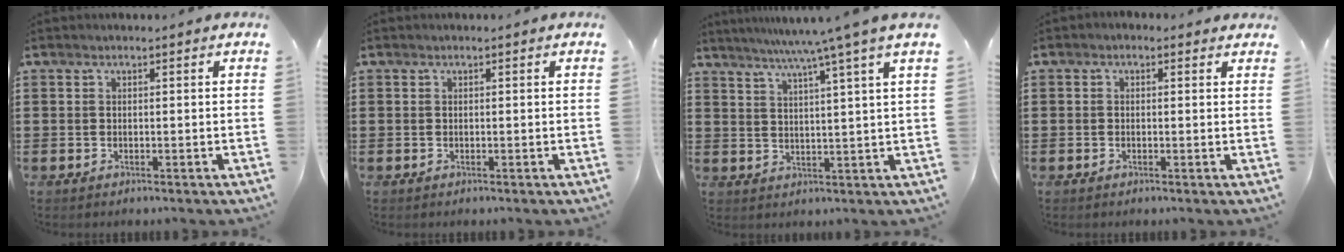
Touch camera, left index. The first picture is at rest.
{"total": 0.0}
{"total": 6.8, "force": [5.0, -1.8, 4.3], "torque": [-0.095, -0.022, 0.080]}
{"total": 0.9, "force": [-0.2, 0.8, 0.4], "torque": [-0.010, 0.004, -0.005]}